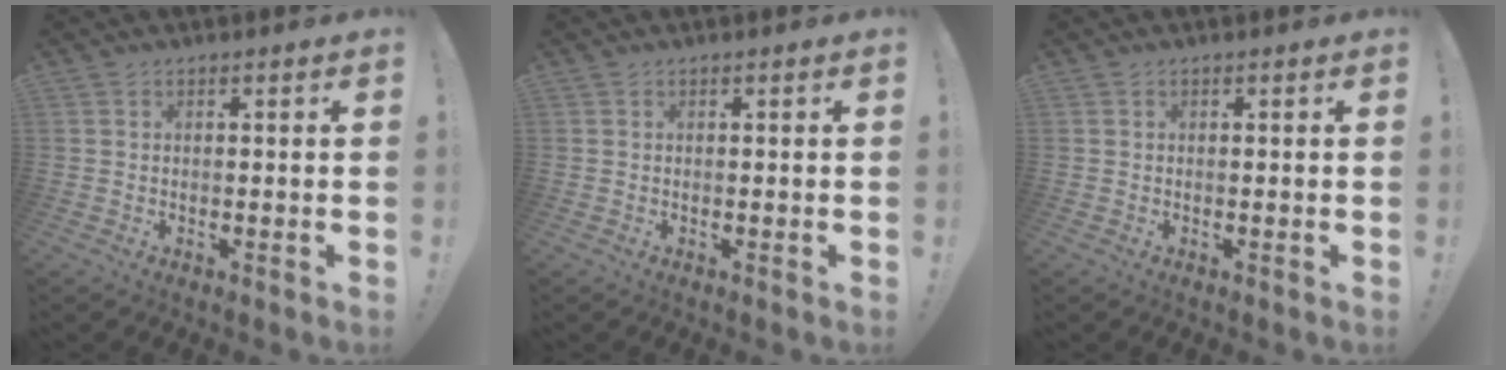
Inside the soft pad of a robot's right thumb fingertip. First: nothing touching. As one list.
[{"total": 0.0}, {"total": 0.0}]